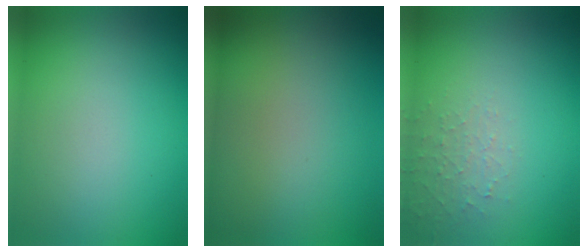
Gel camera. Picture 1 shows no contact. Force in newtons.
{"total": 0.0}
{"total": 1.8, "press": 1.8, "slide": 0.4}